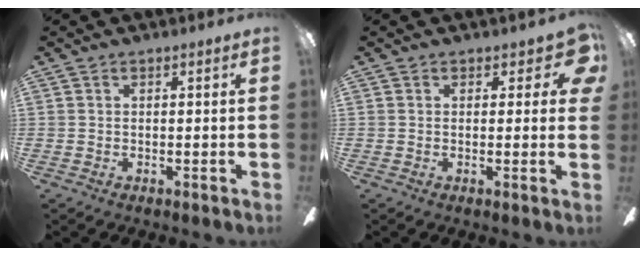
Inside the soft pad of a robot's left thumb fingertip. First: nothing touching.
{"total": 4.6, "force": [2.1, 2.6, 3.2], "torque": [-0.021, -0.010, 0.034]}